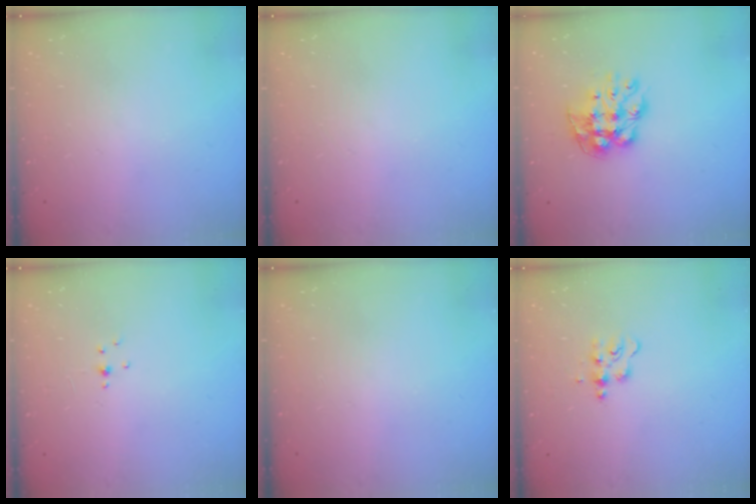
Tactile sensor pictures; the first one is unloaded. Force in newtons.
{"total": 0.0}
{"total": 10.1, "press": 10.0, "slide": 0.8}
{"total": 1.8, "press": 1.8, "slide": 0.2}
{"total": 0.0}
{"total": 5.1, "press": 5.0, "slide": 0.6}